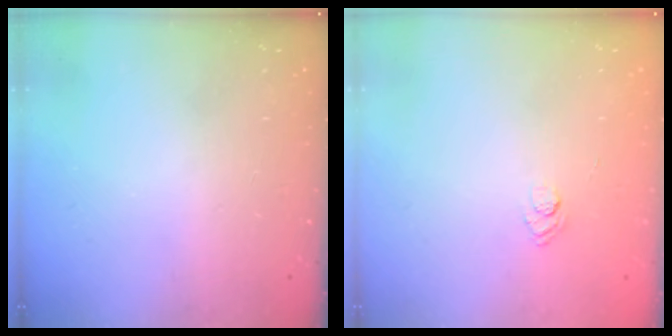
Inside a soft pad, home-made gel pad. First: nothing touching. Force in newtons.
{"total": 3.3, "press": 3.1, "slide": 1.1}